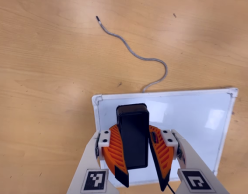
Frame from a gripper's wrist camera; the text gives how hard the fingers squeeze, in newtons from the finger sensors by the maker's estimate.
{"total": 11.3, "left": 10.7, "right": 11.9}